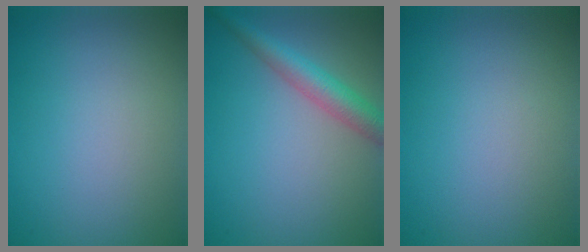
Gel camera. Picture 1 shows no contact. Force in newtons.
{"total": 3.6, "press": 3.6, "slide": 0.1}
{"total": 0.0}